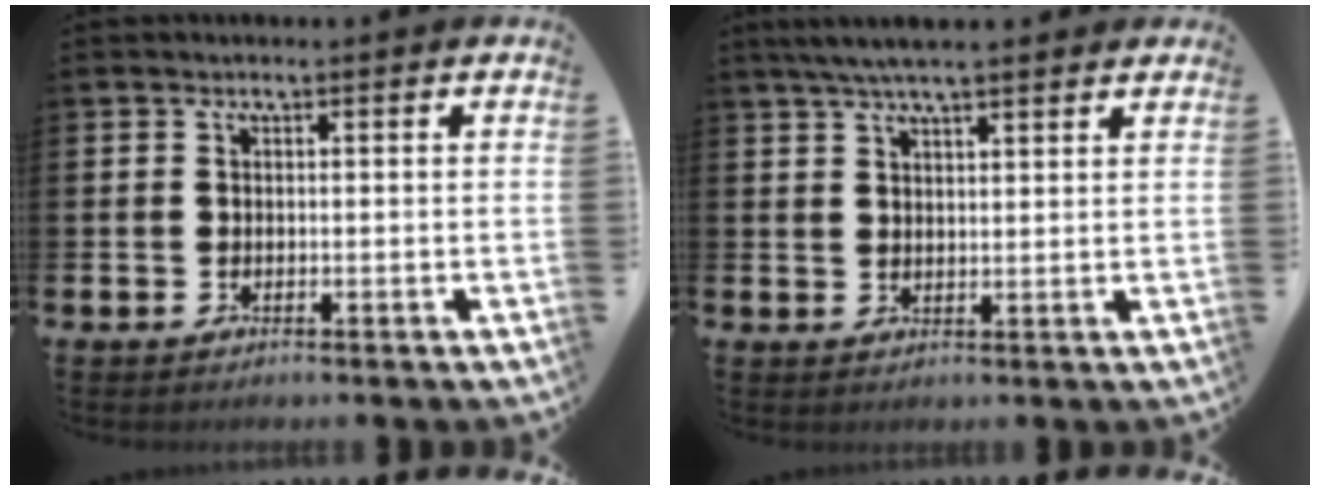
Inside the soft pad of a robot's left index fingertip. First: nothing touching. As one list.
[{"total": 5.1, "force": [4.5, 0.7, 2.4], "torque": [-0.054, -0.005, 0.081]}]